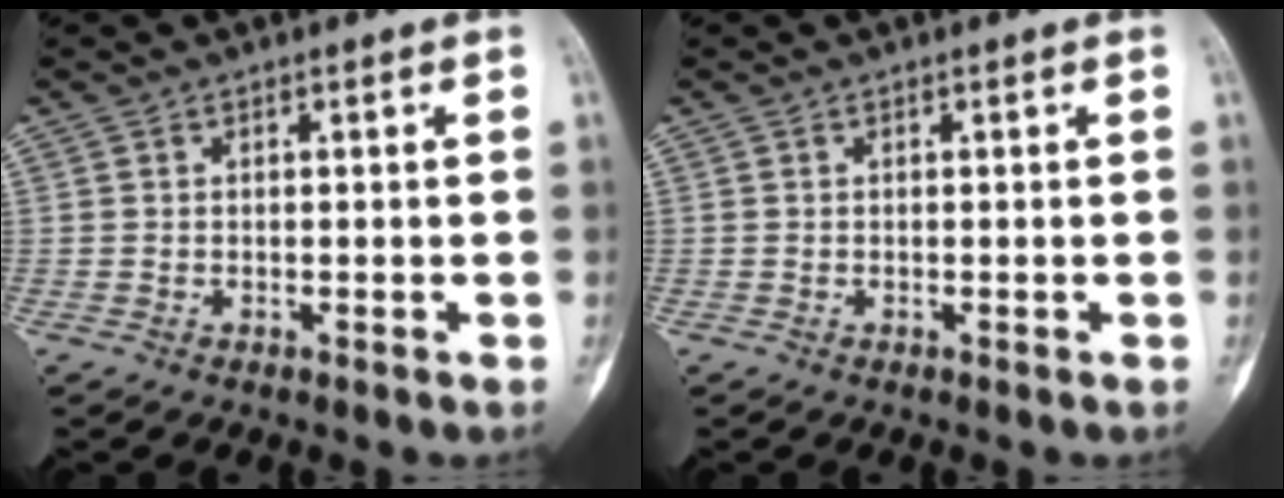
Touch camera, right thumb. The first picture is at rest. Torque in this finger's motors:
{"motor_torque": [0.20, 0.01, -0.14, 0.04, 0.03]}